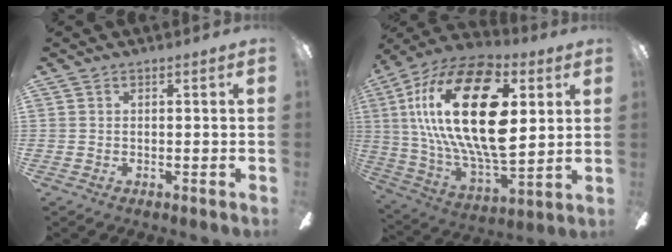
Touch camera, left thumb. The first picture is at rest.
{"total": 30.8, "force": [7.9, 15.0, 25.8], "torque": [-0.531, -0.021, 0.127]}